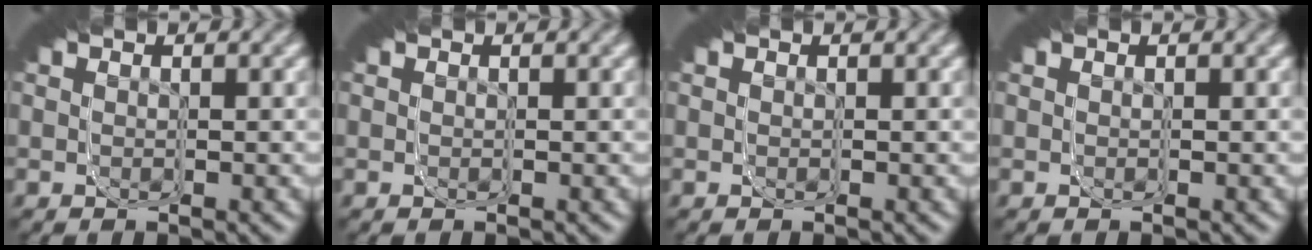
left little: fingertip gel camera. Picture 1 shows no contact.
{"total": 0.0}
{"total": 0.0}
{"total": 0.0}